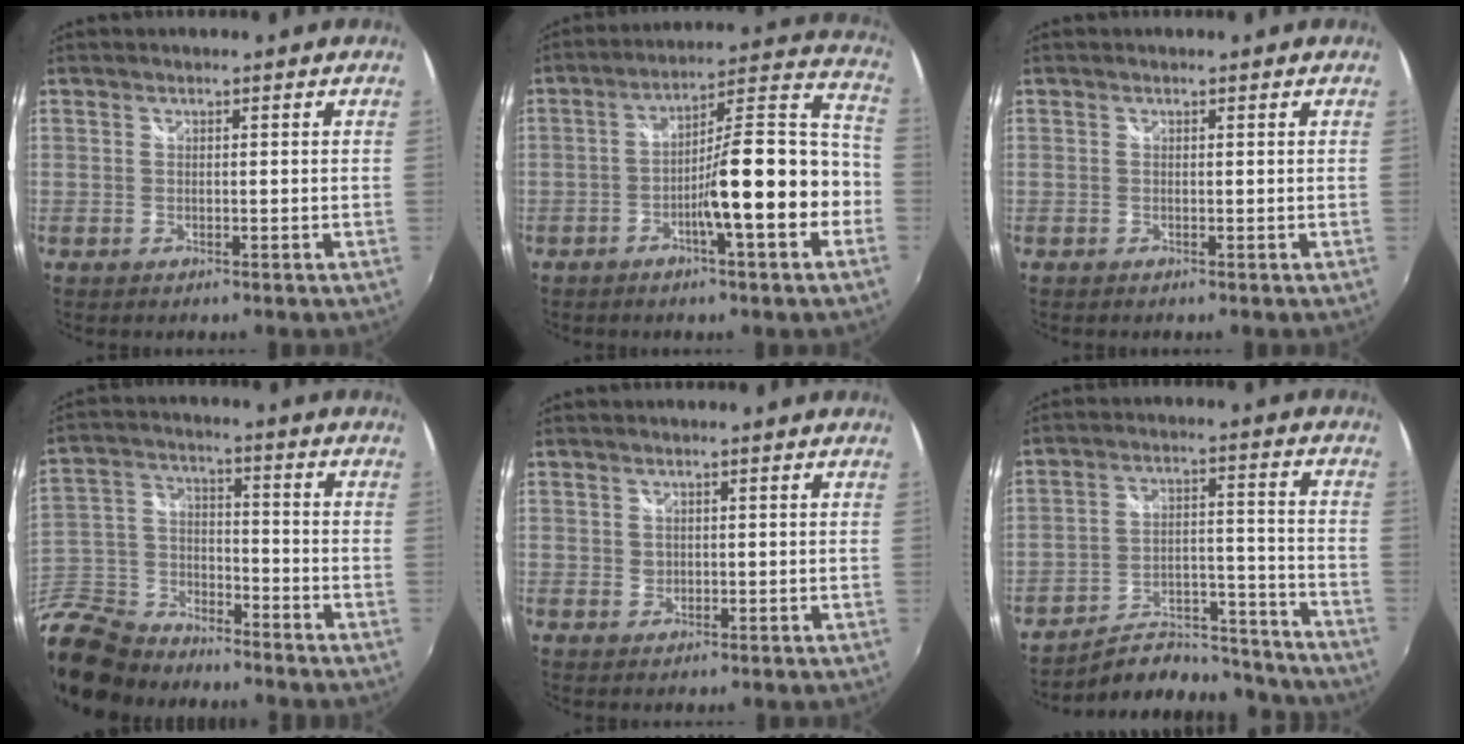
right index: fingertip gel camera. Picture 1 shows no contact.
{"total": 15.0, "force": [-4.9, 2.1, 14.0], "torque": [-0.198, 0.028, -0.078]}
{"total": 0.0}
{"total": 20.2, "force": [-15.0, 10.3, 8.9], "torque": [-0.248, -0.012, -0.269]}
{"total": 1.1, "force": [0.3, 1.0, 0.2], "torque": [0.001, 0.001, 0.004]}
{"total": 18.7, "force": [-17.3, 5.2, 4.7], "torque": [-0.077, 0.032, -0.234]}